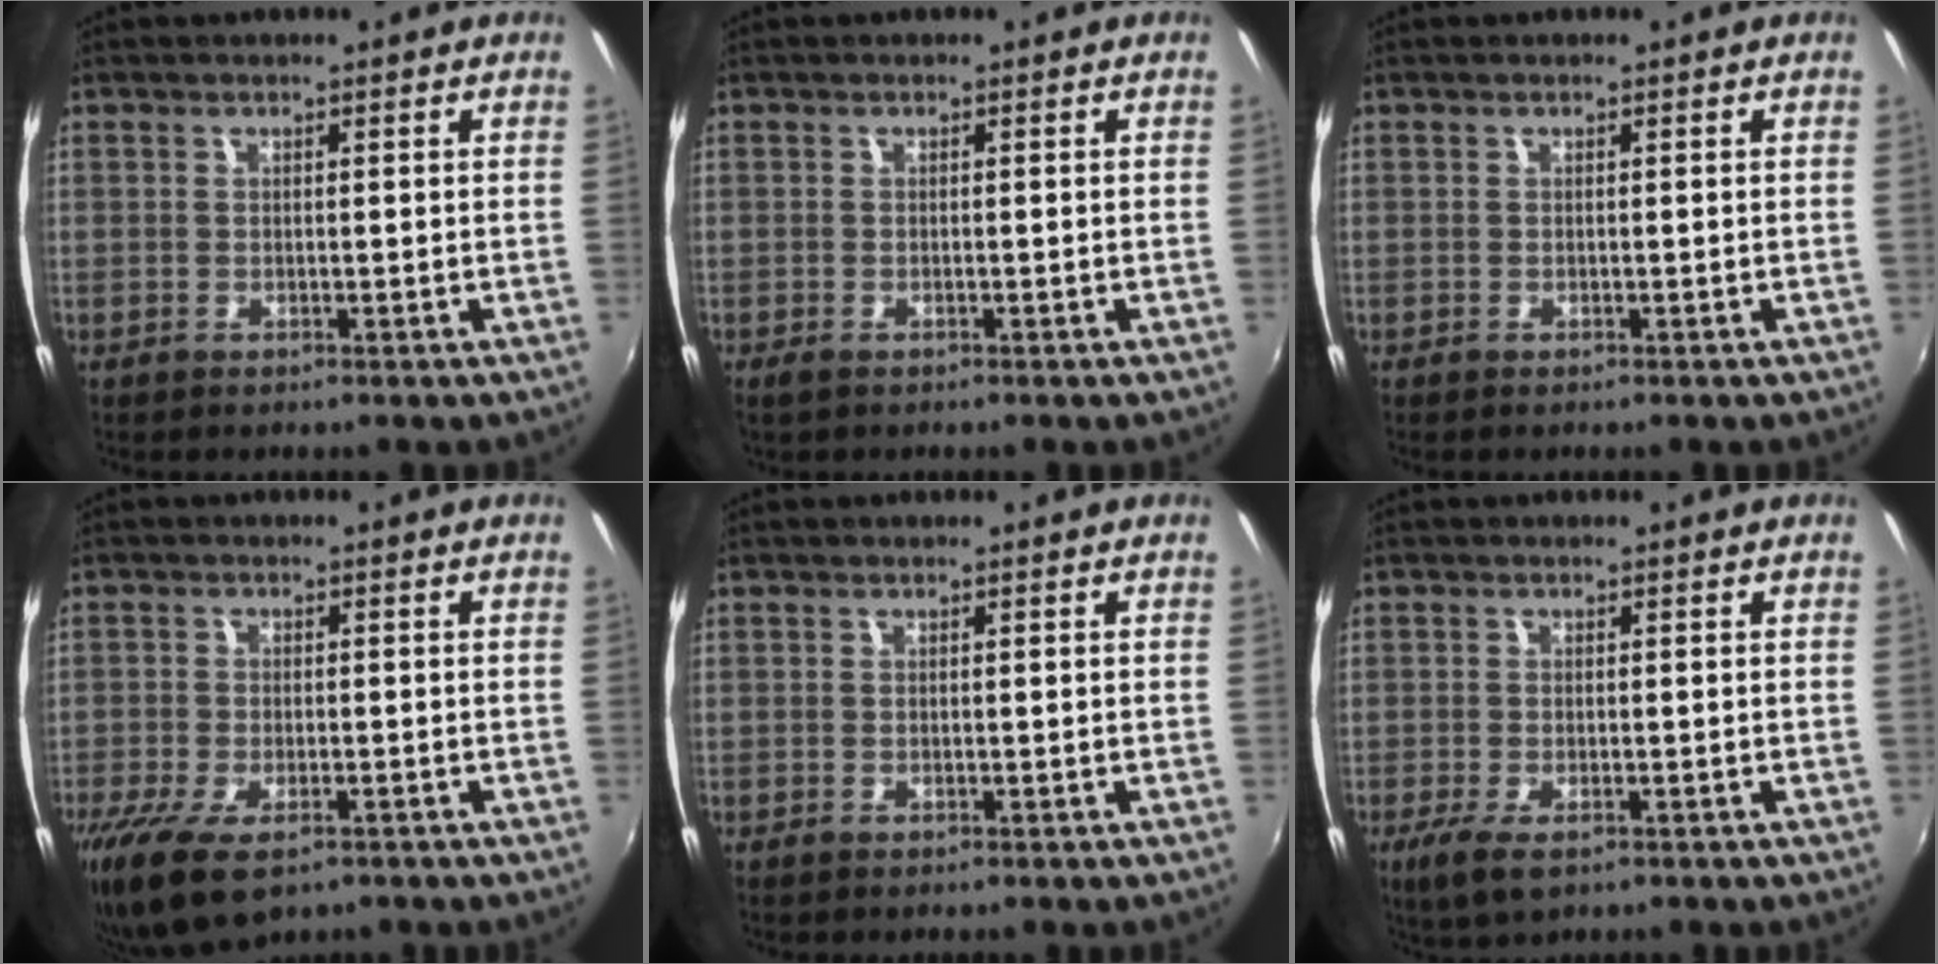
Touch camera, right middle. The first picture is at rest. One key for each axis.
{"total": 1.3, "fx": -0.9, "fy": 0.6, "fz": 0.6, "tx": -0.014, "ty": -0.005, "tz": -0.018}
{"total": 0.0}
{"total": 9.0, "fx": -5.7, "fy": 3.9, "fz": 5.8, "tx": -0.135, "ty": -0.035, "tz": -0.099}
{"total": 0.0}
{"total": 4.6, "fx": -2.5, "fy": 1.7, "fz": 3.4, "tx": -0.075, "ty": -0.017, "tz": -0.043}